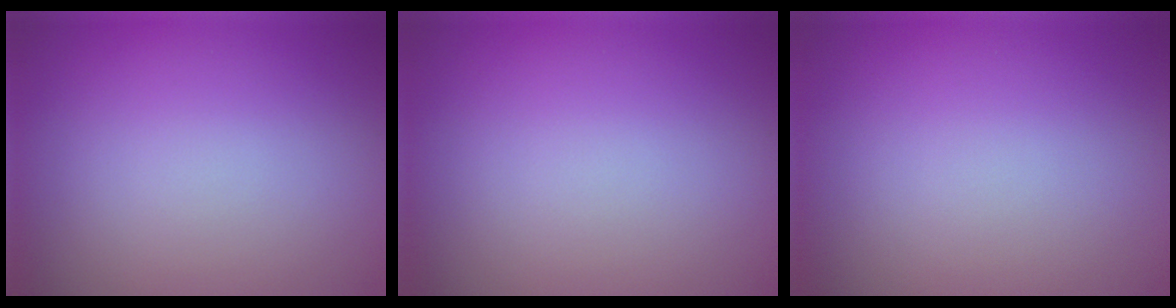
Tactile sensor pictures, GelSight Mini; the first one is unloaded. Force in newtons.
{"total": 0.0}
{"total": 0.0}